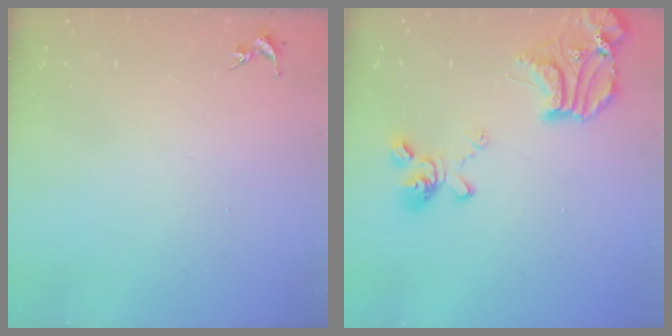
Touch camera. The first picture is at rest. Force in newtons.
{"total": 19.3, "press": 19.2, "slide": 2.2}